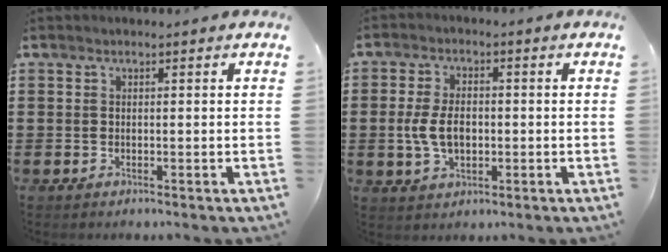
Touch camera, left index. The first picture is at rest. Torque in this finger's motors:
{"motor_torque": [1.06, -0.04, 0.46, 0.15]}